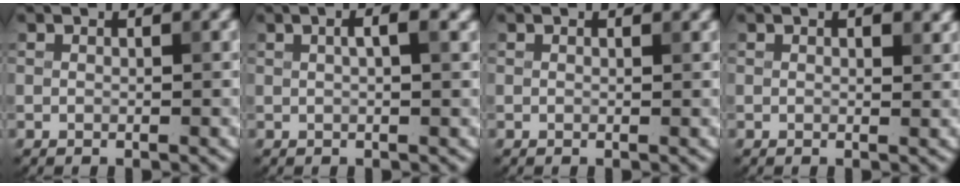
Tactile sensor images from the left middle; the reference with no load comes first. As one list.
[{"total": 2.2, "force": [0.7, 0.5, 2.0], "torque": [-0.024, -0.001, 0.010]}, {"total": 0.0}, {"total": 1.3, "force": [0.6, 0.6, 0.9], "torque": [-0.010, -0.002, 0.010]}]